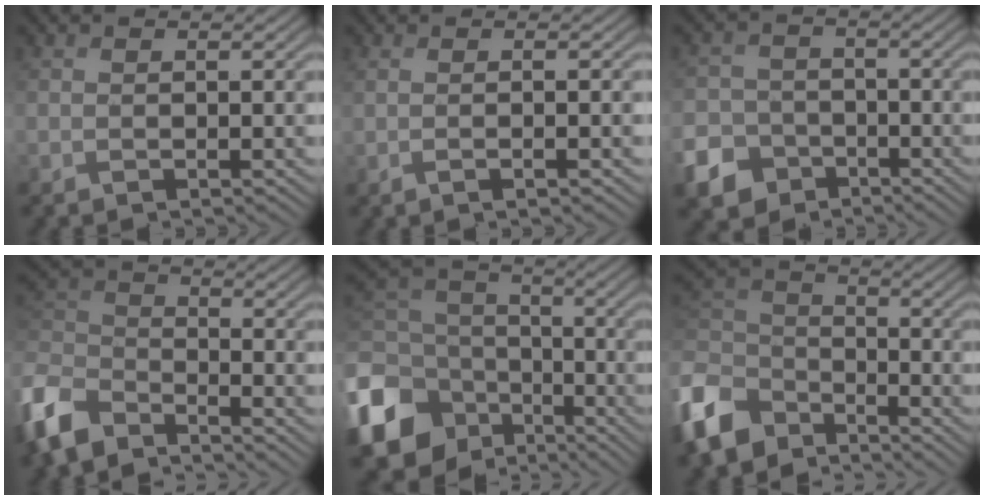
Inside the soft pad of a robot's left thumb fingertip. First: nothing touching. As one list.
[{"total": 2.8, "force": [-0.1, 0.7, 2.7], "torque": [-0.037, 0.003, -0.009]}, {"total": 6.6, "force": [-3.9, 4.9, 1.9], "torque": [-0.060, -0.016, -0.080]}, {"total": 8.5, "force": [-6.5, 3.9, 3.9], "torque": [-0.110, -0.012, -0.152]}, {"total": 15.5, "force": [-6.8, 12.0, 7.1], "torque": [-0.246, -0.037, -0.121]}, {"total": 10.6, "force": [-6.8, 6.7, 4.5], "torque": [-0.135, -0.013, -0.151]}]